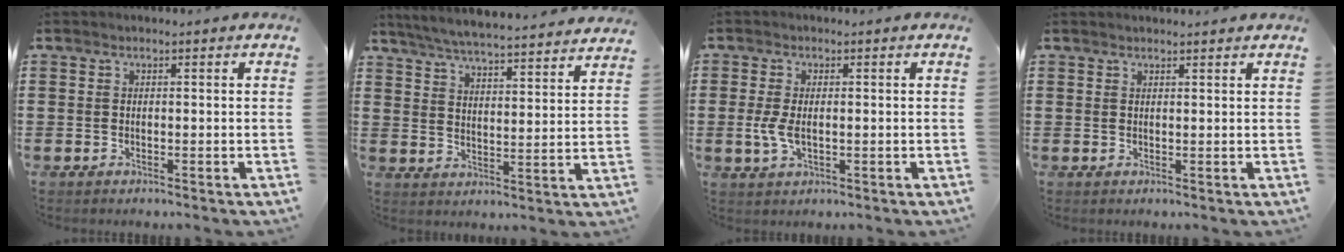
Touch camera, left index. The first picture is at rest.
{"total": 5.5, "force": [5.4, -0.5, 1.2], "torque": [-0.048, -0.041, 0.089]}
{"total": 3.9, "force": [-0.3, 1.9, 3.4], "torque": [-0.084, -0.002, -0.012]}
{"total": 1.0, "force": [1.0, 0.0, 0.2], "torque": [-0.006, -0.001, 0.020]}